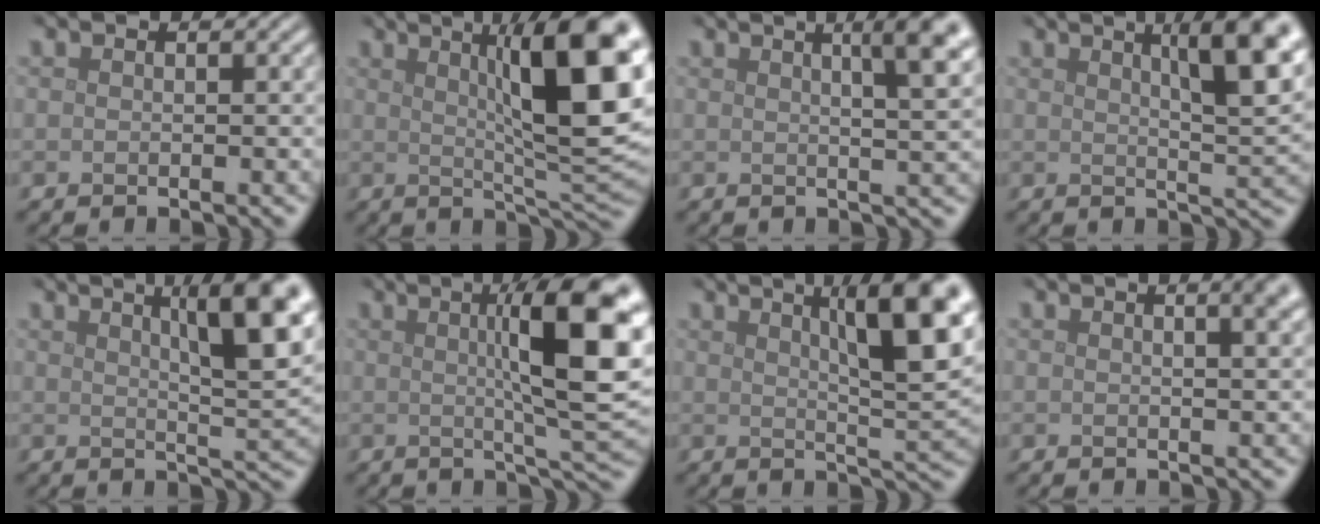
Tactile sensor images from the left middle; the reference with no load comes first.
{"total": 12.9, "force": [3.3, 3.2, 12.1], "torque": [-0.136, 0.007, 0.052]}
{"total": 6.8, "force": [2.9, 2.1, 5.8], "torque": [-0.040, 0.032, 0.016]}
{"total": 8.7, "force": [3.6, 2.2, 7.6], "torque": [-0.073, 0.016, 0.046]}
{"total": 9.7, "force": [3.9, 2.5, 8.6], "torque": [-0.088, 0.017, 0.052]}
{"total": 12.0, "force": [2.1, 2.9, 11.5], "torque": [-0.141, 0.005, 0.031]}
{"total": 10.7, "force": [4.1, 2.8, 9.5], "torque": [-0.107, 0.014, 0.056]}
{"total": 5.1, "force": [2.3, 2.3, 3.9], "torque": [-0.012, 0.032, 0.000]}